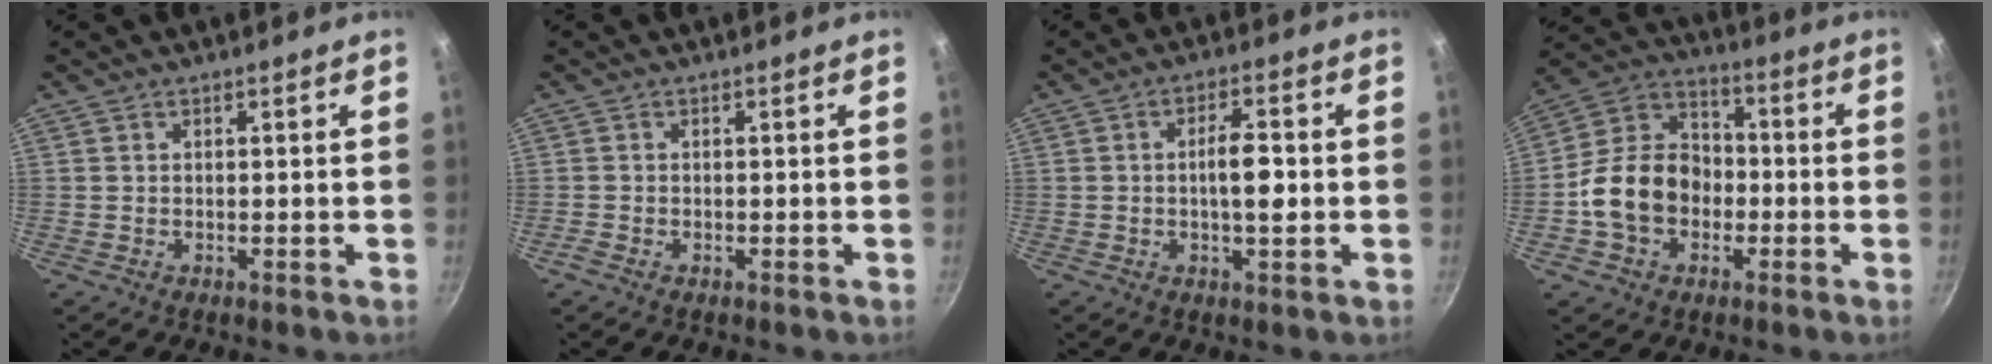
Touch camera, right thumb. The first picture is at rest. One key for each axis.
{"total": 0.7, "fx": -0.5, "fy": 0.4, "fz": 0.4, "tx": -0.013, "ty": 0.002, "tz": -0.014}
{"total": 6.3, "fx": -0.4, "fy": 2.1, "fz": 5.9, "tx": -0.090, "ty": 0.010, "tz": -0.011}
{"total": 14.9, "fx": -3.1, "fy": 11.6, "fz": 8.8, "tx": -0.124, "ty": 0.041, "tz": -0.072}